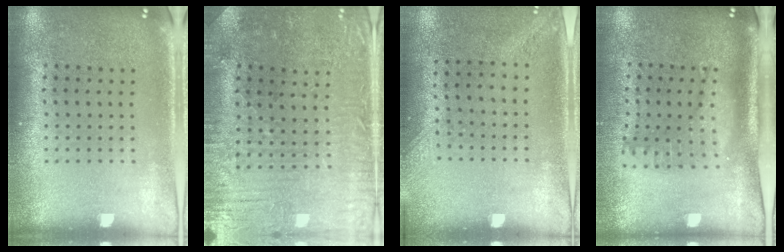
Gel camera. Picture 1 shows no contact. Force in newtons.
{"total": 1.3, "press": 1.3, "slide": 0.4}
{"total": 1.4, "press": 1.1, "slide": 0.9}
{"total": 1.4, "press": 1.3, "slide": 0.4}